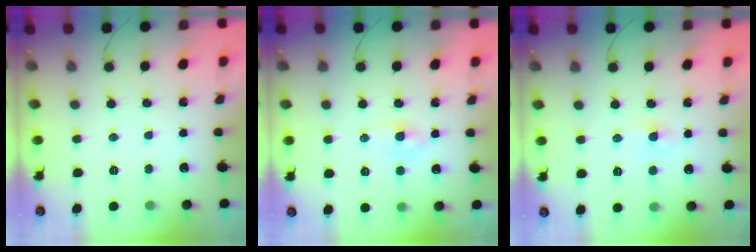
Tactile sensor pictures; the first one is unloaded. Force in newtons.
{"total": 1.8, "press": 1.7, "slide": 0.7}
{"total": 2.2, "press": 2.1, "slide": 0.8}